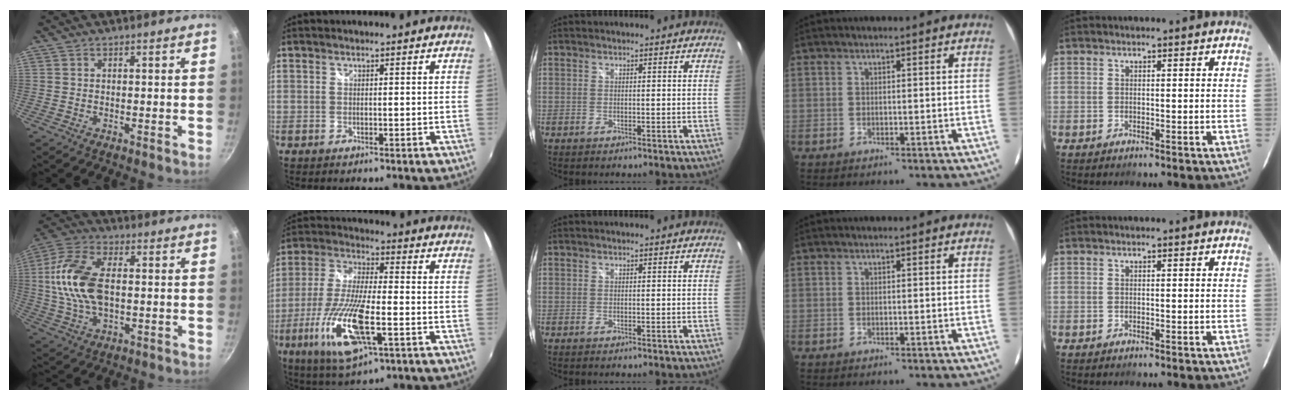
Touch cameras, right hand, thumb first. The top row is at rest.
{"thumb": {"total": 15.0, "force": [0.7, 8.5, 12.4], "torque": [-0.242, 0.018, 0.004]}, "index": {"total": 17.7, "force": [-6.3, 5.1, 15.7], "torque": [-0.331, -0.030, -0.120]}}